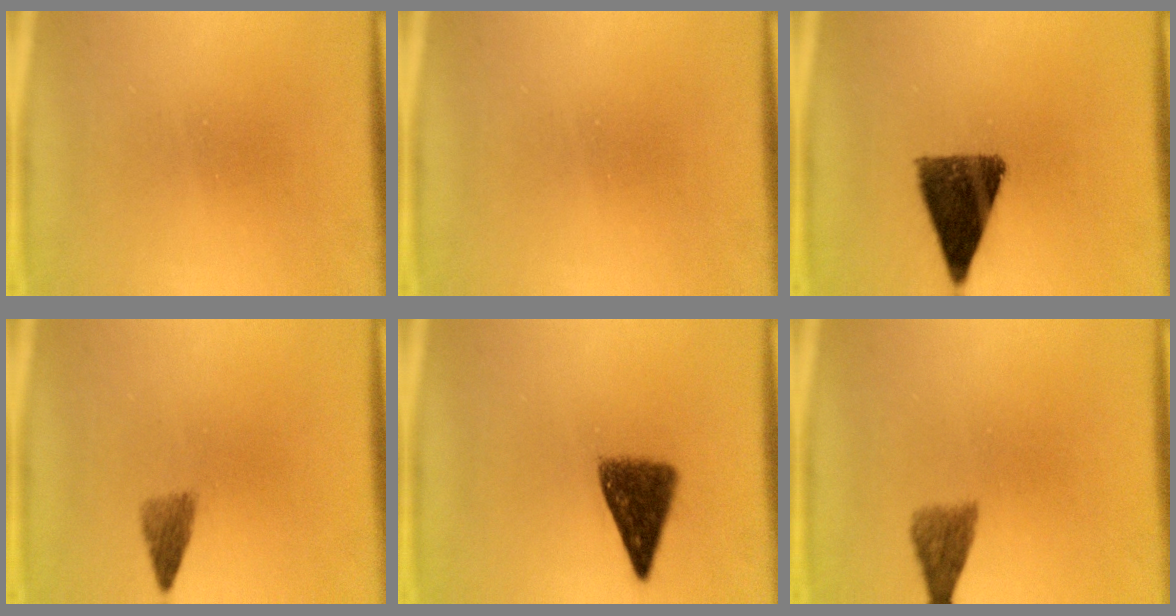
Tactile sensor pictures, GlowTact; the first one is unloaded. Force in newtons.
{"total": 0.0}
{"total": 11.1}
{"total": 2.2}
{"total": 7.5}
{"total": 2.9}